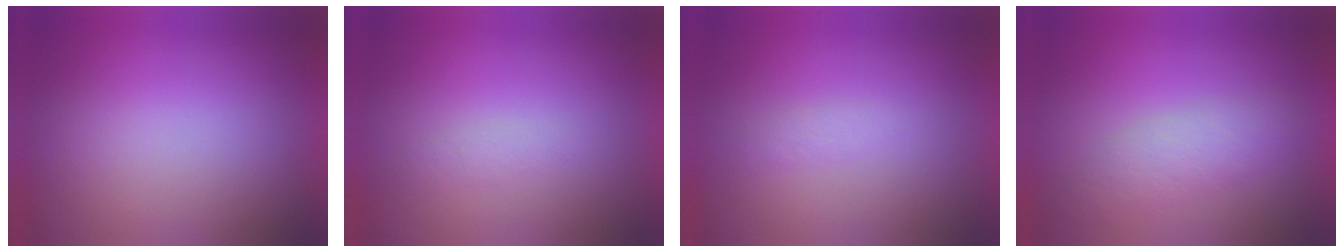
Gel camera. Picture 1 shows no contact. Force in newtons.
{"total": 1.3}
{"total": 1.5}
{"total": 2.8}